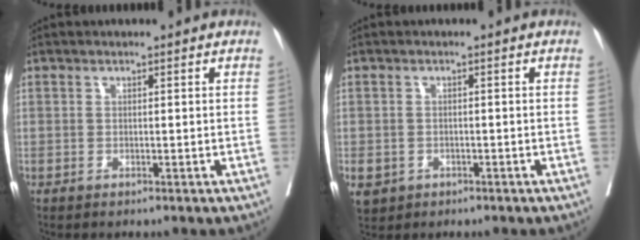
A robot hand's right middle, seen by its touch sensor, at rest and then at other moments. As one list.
[{"total": 6.2, "force": [-2.6, 5.3, 1.8], "torque": [-0.052, -0.001, -0.033]}]